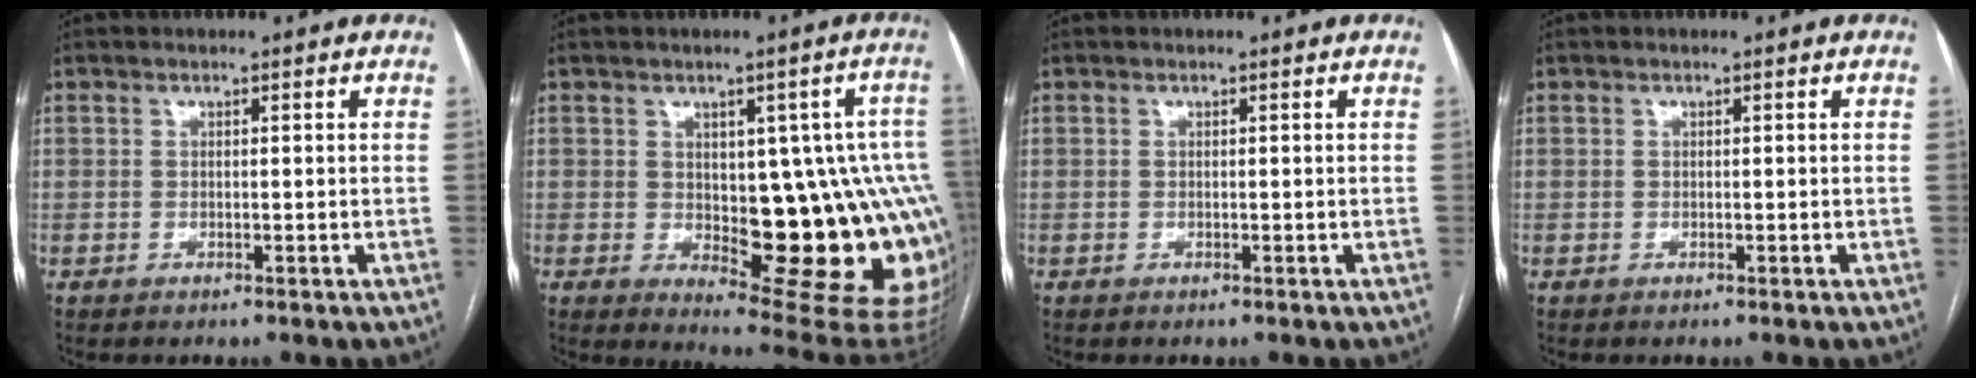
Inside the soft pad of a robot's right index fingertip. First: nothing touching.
{"total": 18.1, "force": [-1.4, 6.5, 16.8], "torque": [-0.130, 0.016, 0.005]}
{"total": 0.0}
{"total": 0.0}